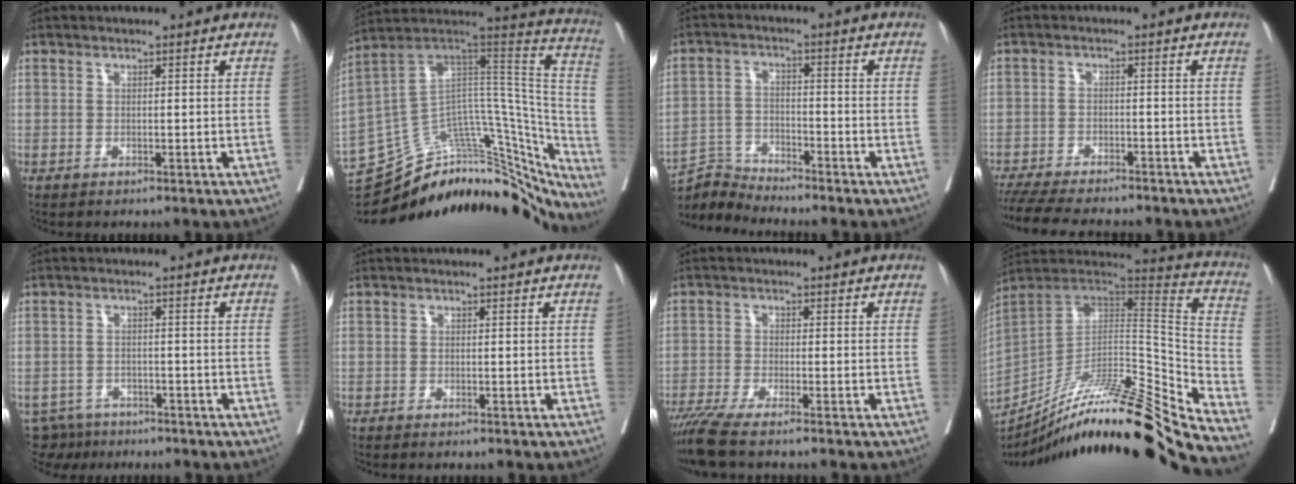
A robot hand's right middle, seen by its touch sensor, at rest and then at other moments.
{"total": 34.7, "force": [-28.5, 12.6, 15.1], "torque": [-0.172, 0.042, -0.380]}
{"total": 5.1, "force": [-5.0, -0.9, -0.9], "torque": [0.009, -0.009, -0.093]}
{"total": 14.0, "force": [-12.3, 2.2, 6.3], "torque": [-0.112, -0.027, -0.175]}
{"total": 4.9, "force": [-4.2, 2.5, 0.0], "torque": [0.008, -0.001, -0.065]}
{"total": 1.4, "force": [-1.2, -0.2, 0.7], "torque": [-0.009, 0.000, -0.012]}
{"total": 7.1, "force": [-5.8, -0.7, 4.1], "torque": [-0.064, -0.019, -0.099]}
{"total": 29.7, "force": [-24.2, 0.2, 17.2], "torque": [-0.219, -0.025, -0.383]}